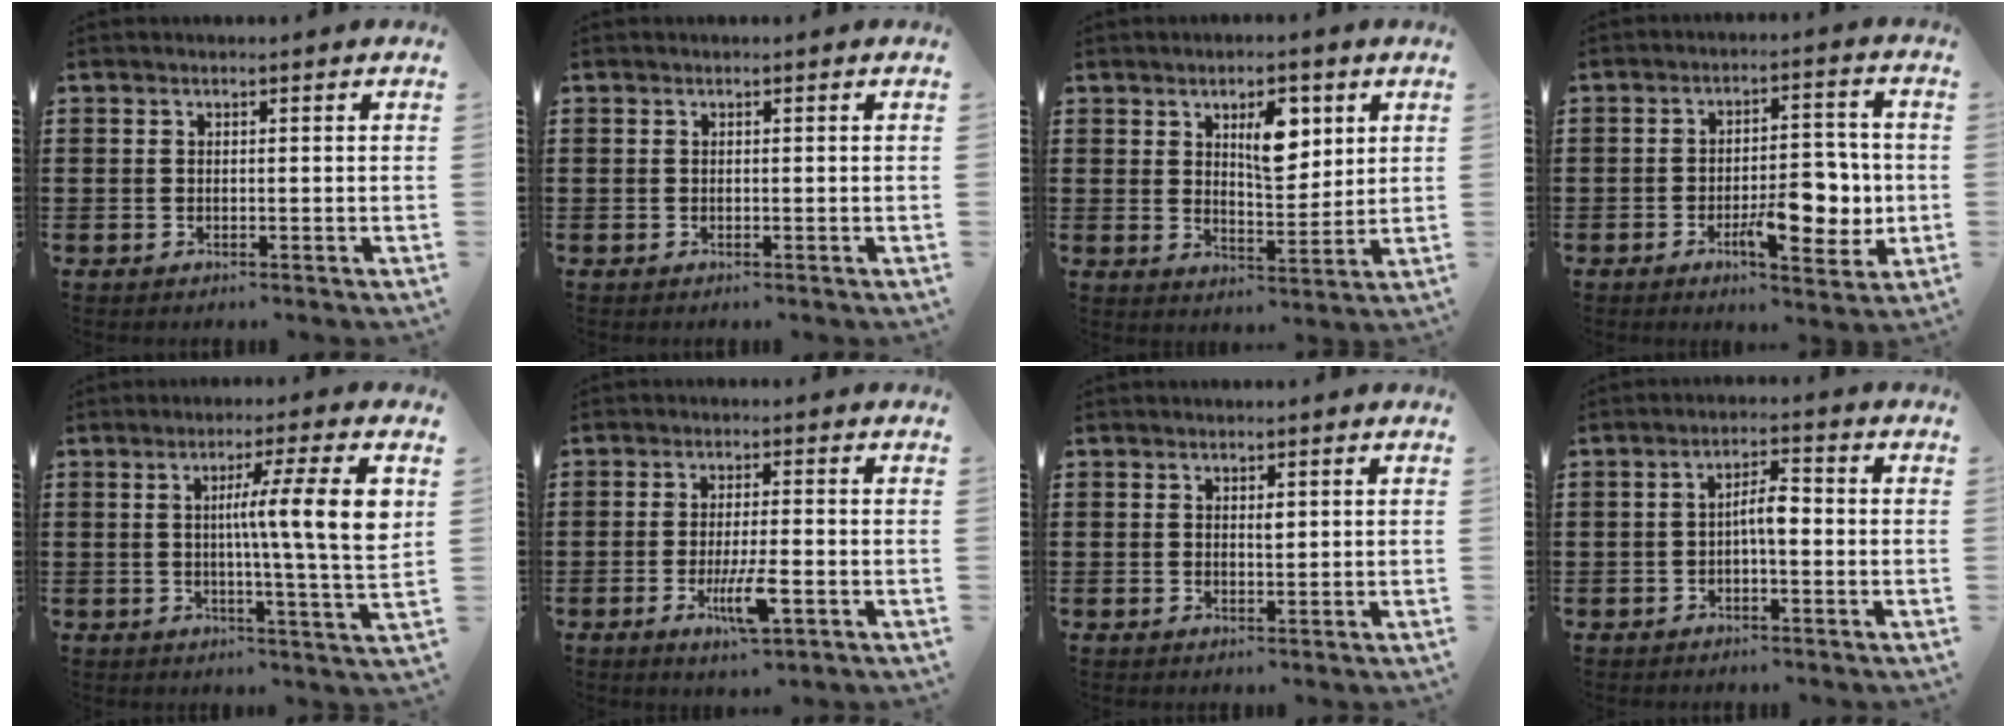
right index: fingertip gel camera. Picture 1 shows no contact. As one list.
[{"total": 0.0}, {"total": 7.3, "force": [3.0, 3.5, 5.7], "torque": [-0.083, -0.006, 0.043]}, {"total": 10.0, "force": [-2.5, 4.2, 8.7], "torque": [-0.120, -0.002, -0.039]}, {"total": 11.6, "force": [2.1, 0.7, 11.4], "torque": [-0.178, -0.011, 0.024]}, {"total": 6.5, "force": [-2.4, 1.3, 5.9], "torque": [-0.114, -0.012, -0.042]}, {"total": 0.9, "force": [0.4, 0.5, 0.7], "torque": [-0.006, -0.001, 0.006]}, {"total": 3.6, "force": [-0.6, 1.0, 3.4], "torque": [-0.063, 0.008, -0.014]}]